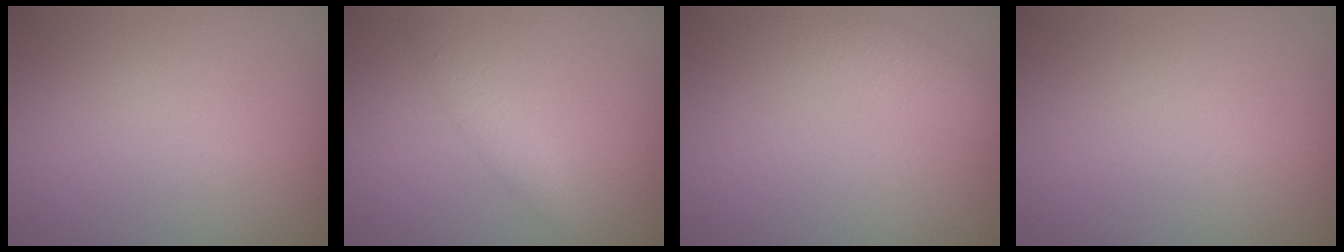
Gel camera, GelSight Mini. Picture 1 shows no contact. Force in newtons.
{"total": 1.8, "press": 1.8, "slide": 0.0}
{"total": 3.3, "press": 3.3, "slide": 0.1}
{"total": 0.0}